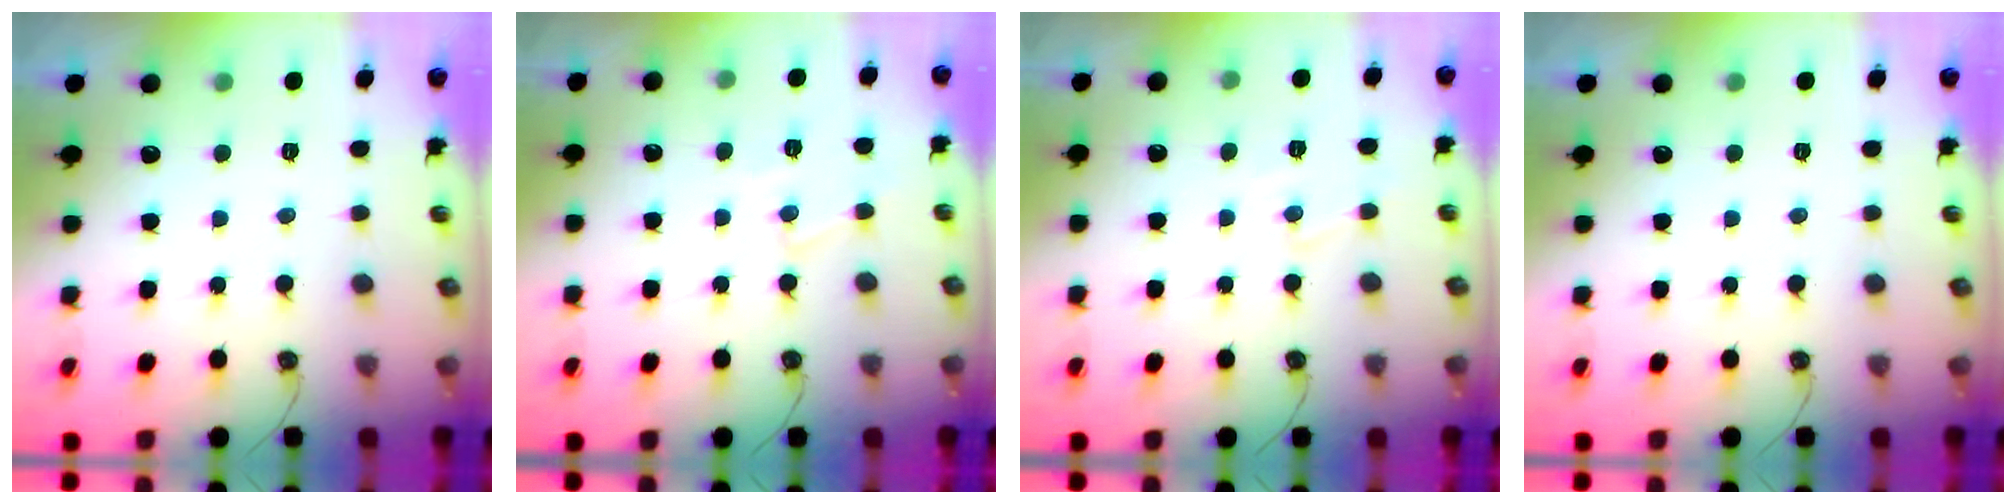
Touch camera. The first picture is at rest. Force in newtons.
{"total": 8.1, "press": 8.1, "slide": 0.7}
{"total": 6.4, "press": 6.4, "slide": 0.4}
{"total": 0.0}